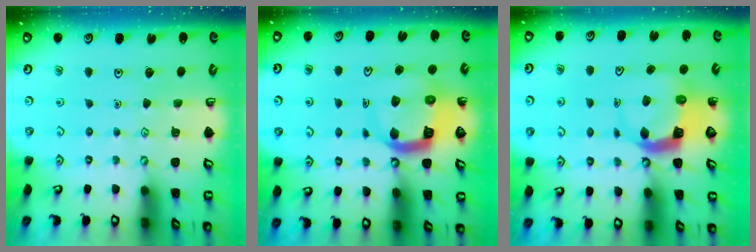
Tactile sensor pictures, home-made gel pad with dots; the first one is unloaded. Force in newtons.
{"total": 9.2, "press": 9.2, "slide": 1.0}
{"total": 5.2, "press": 5.1, "slide": 0.6}